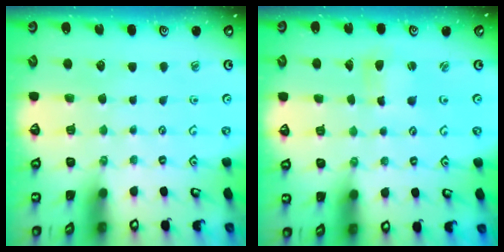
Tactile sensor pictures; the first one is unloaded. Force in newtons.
{"total": 3.0, "press": 2.9, "slide": 0.4}